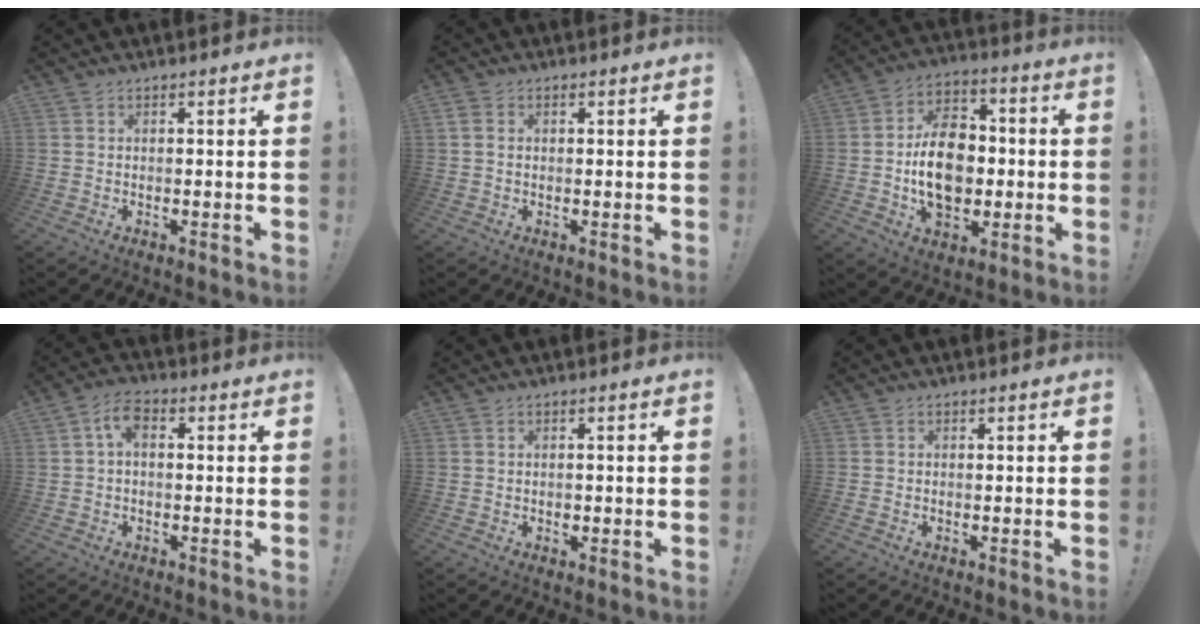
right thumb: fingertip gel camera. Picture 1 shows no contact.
{"total": 1.9, "force": [0.4, 1.4, 1.2], "torque": [-0.027, 0.006, 0.008]}
{"total": 16.8, "force": [-1.5, 12.0, 11.6], "torque": [-0.200, 0.011, -0.026]}
{"total": 5.3, "force": [0.6, 3.0, 4.4], "torque": [-0.075, 0.008, 0.013]}
{"total": 1.1, "force": [-0.6, 0.6, 0.7], "torque": [-0.012, 0.003, -0.010]}
{"total": 0.6, "force": [-0.5, -0.1, 0.3], "torque": [-0.007, 0.001, -0.009]}